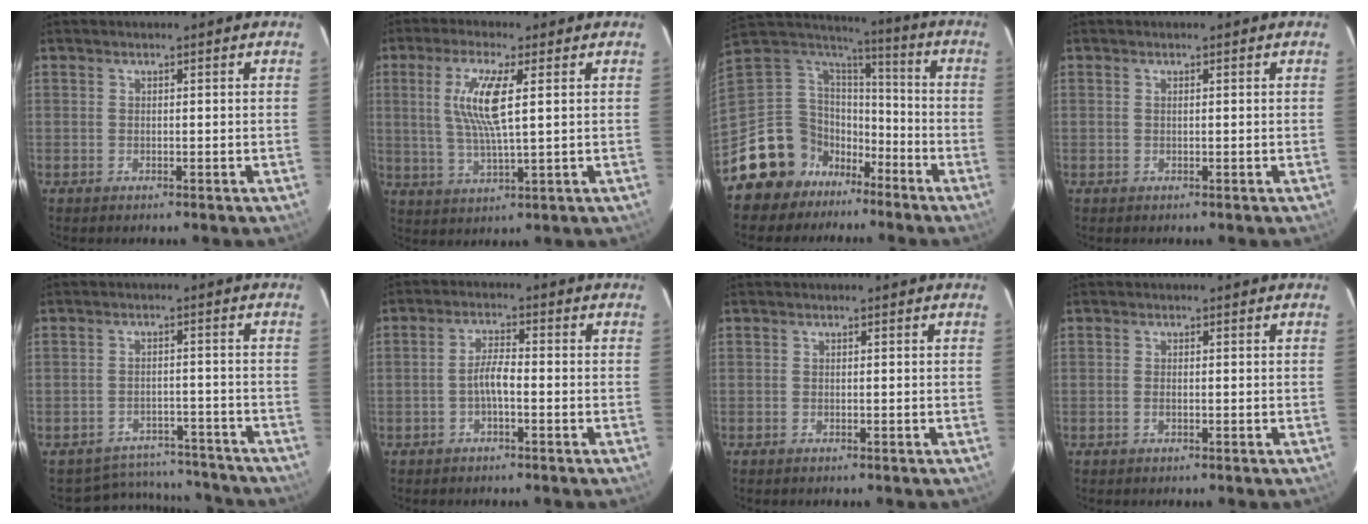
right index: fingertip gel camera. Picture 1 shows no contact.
{"total": 9.1, "force": [2.2, 1.1, 8.7], "torque": [-0.177, -0.002, 0.044]}
{"total": 16.0, "force": [-10.8, 11.4, 3.0], "torque": [-0.099, 0.050, -0.186]}
{"total": 0.0}
{"total": 11.8, "force": [-10.7, 4.6, 1.4], "torque": [-0.035, 0.033, -0.131]}
{"total": 3.4, "force": [-1.4, 0.7, 3.0], "torque": [-0.063, 0.009, -0.027]}
{"total": 0.0}
{"total": 0.9, "force": [-0.4, 0.5, 0.7], "torque": [-0.015, 0.000, -0.007]}